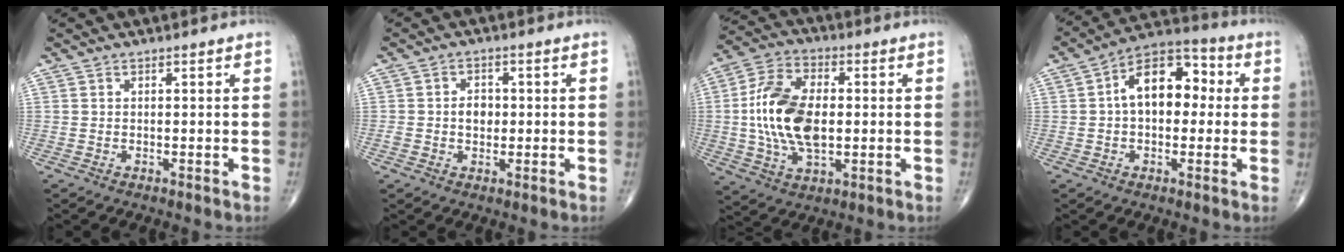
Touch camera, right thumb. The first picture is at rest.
{"total": 3.8, "force": [0.0, 2.9, 2.5], "torque": [-0.027, 0.006, -0.002]}
{"total": 16.0, "force": [0.0, 9.2, 13.1], "torque": [-0.252, 0.008, -0.001]}
{"total": 13.1, "force": [1.3, 8.0, 10.2], "torque": [-0.133, 0.035, 0.007]}